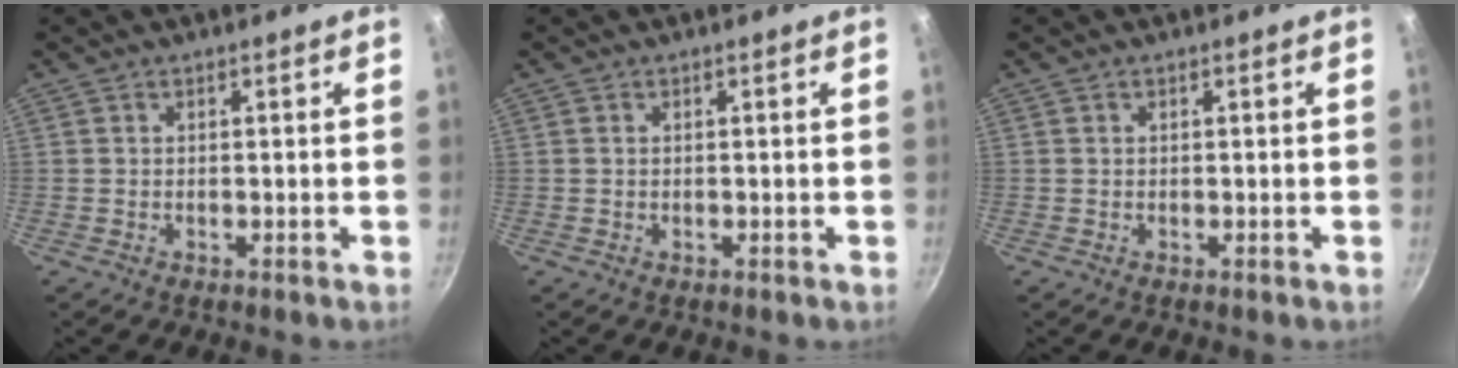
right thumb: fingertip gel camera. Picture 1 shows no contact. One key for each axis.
{"total": 0.0}
{"total": 0.0}